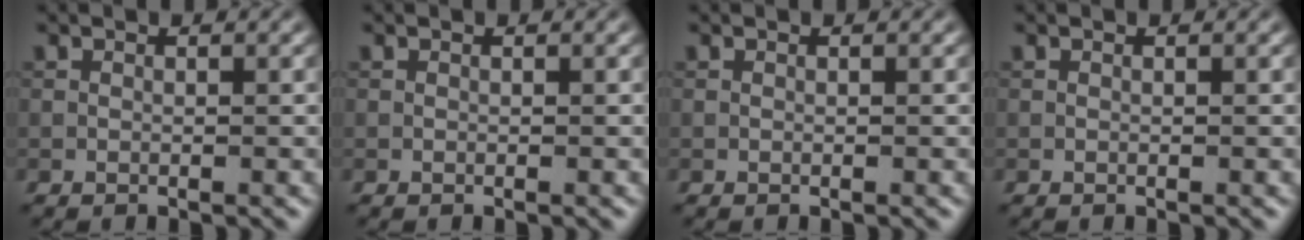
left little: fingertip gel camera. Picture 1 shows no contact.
{"total": 0.0}
{"total": 0.0}
{"total": 0.0}